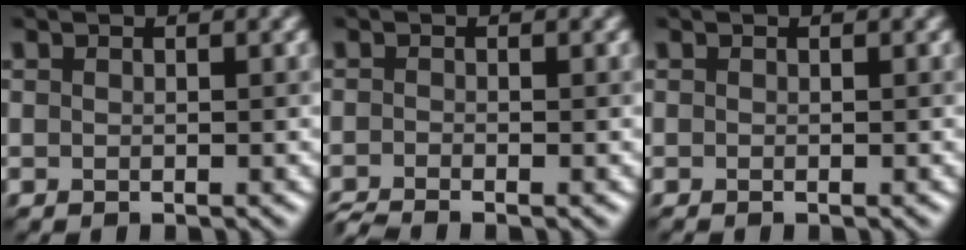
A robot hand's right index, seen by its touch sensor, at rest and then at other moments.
{"total": 2.2, "force": [-1.9, 0.3, 1.0], "torque": [-0.013, -0.006, -0.036]}
{"total": 0.0}